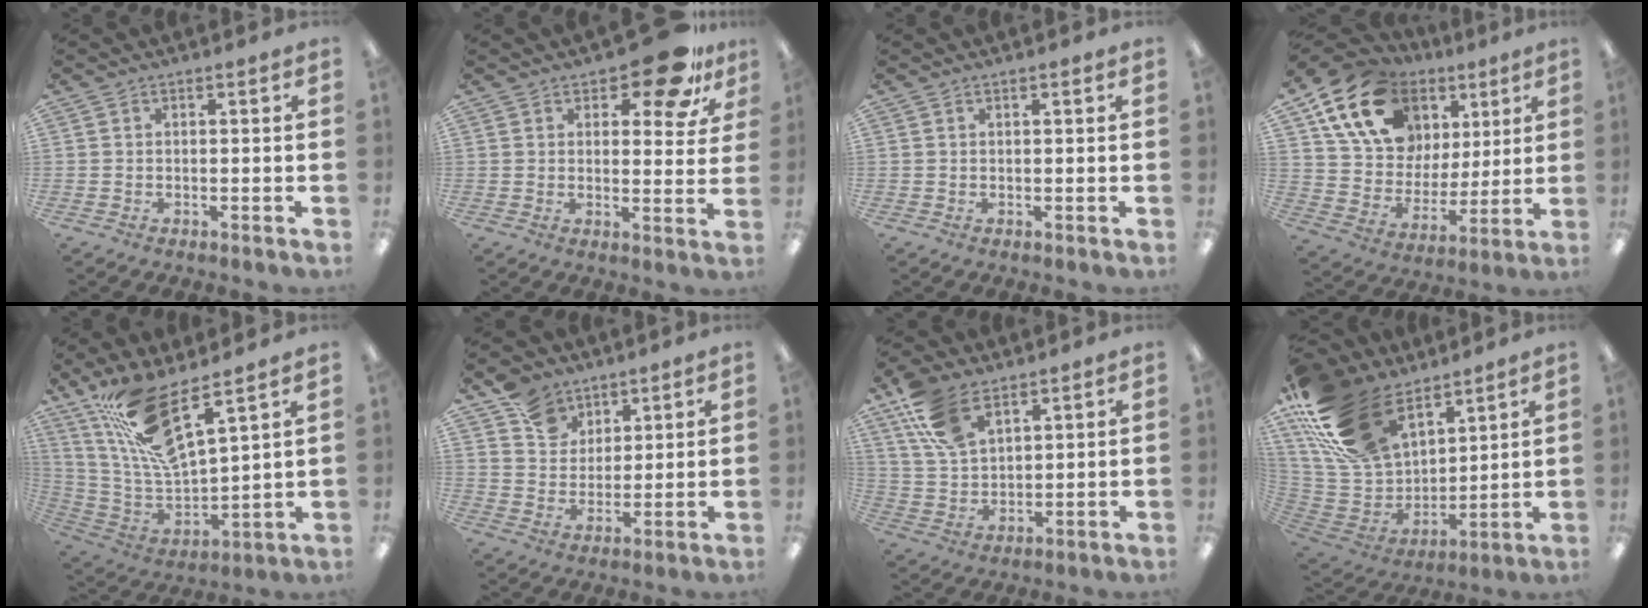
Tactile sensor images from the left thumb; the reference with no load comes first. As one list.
[{"total": 11.6, "force": [8.0, 4.5, 7.1], "torque": [-0.085, -0.044, 0.134]}, {"total": 0.7, "force": [0.4, 0.0, 0.5], "torque": [-0.010, 0.001, 0.007]}, {"total": 19.5, "force": [10.2, 13.8, 9.3], "torque": [-0.170, -0.032, 0.193]}, {"total": 16.8, "force": [12.1, 4.0, 10.8], "torque": [-0.231, -0.072, 0.213]}, {"total": 10.3, "force": [7.1, 7.1, 2.3], "torque": [-0.048, -0.036, 0.139]}, {"total": 12.5, "force": [8.0, 6.5, 7.1], "torque": [-0.149, -0.018, 0.154]}, {"total": 25.6, "force": [16.0, 14.6, 13.6], "torque": [-0.272, -0.076, 0.302]}]